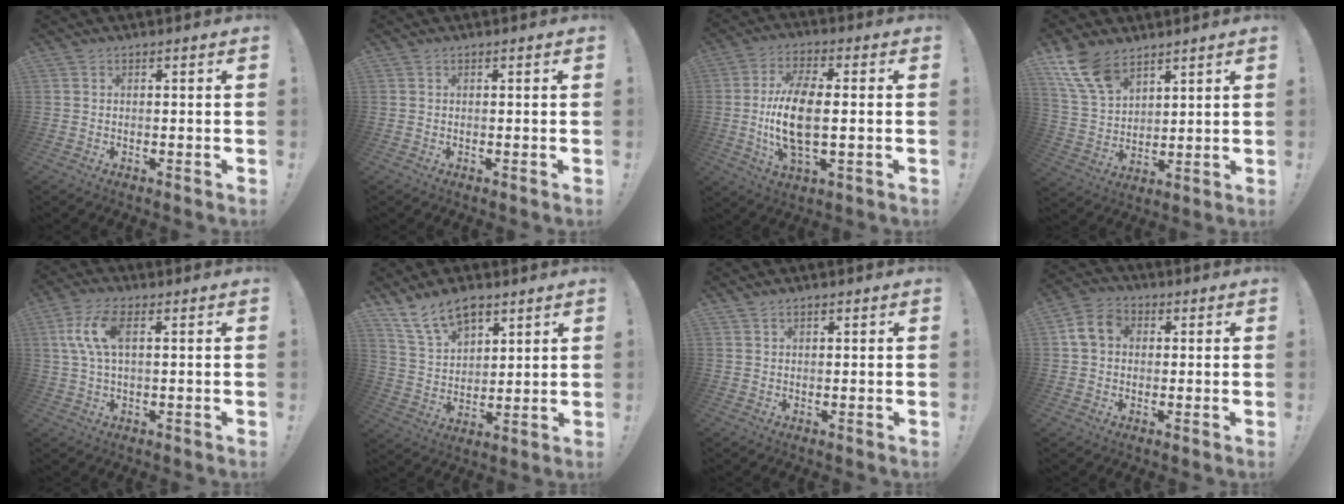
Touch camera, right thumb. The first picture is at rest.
{"total": 0.0}
{"total": 14.0, "force": [-0.6, 6.0, 12.6], "torque": [-0.251, -0.002, -0.015]}
{"total": 12.7, "force": [8.6, 6.8, 6.4], "torque": [-0.144, -0.040, 0.167]}
{"total": 9.8, "force": [2.6, 4.2, 8.5], "torque": [-0.168, -0.003, 0.048]}
{"total": 12.7, "force": [8.6, 7.2, 6.0], "torque": [-0.102, -0.043, 0.163]}
{"total": 1.3, "force": [1.0, 0.7, 0.4], "torque": [-0.001, -0.001, 0.017]}
{"total": 8.3, "force": [1.9, 6.5, 4.7], "torque": [-0.069, 0.013, 0.041]}